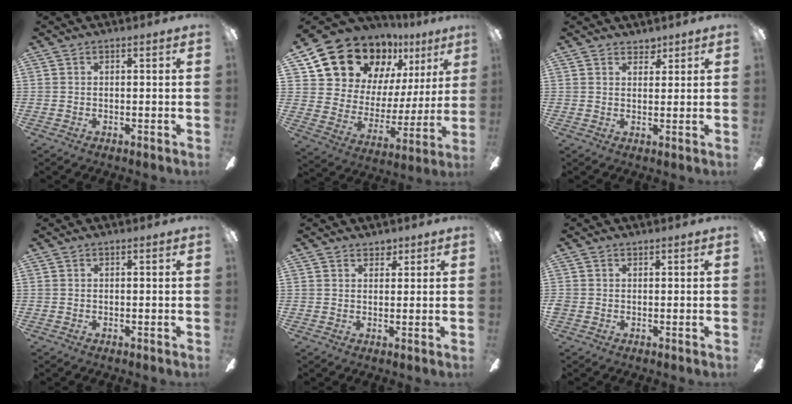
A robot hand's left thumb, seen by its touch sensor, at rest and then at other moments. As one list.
[{"total": 17.7, "force": [13.9, 9.5, 5.5], "torque": [-0.124, -0.107, 0.266]}, {"total": 2.9, "force": [2.4, 1.5, 0.4], "torque": [0.001, -0.015, 0.044]}, {"total": 0.0}, {"total": 2.5, "force": [2.0, 1.4, 0.5], "torque": [0.002, -0.008, 0.035]}, {"total": 0.7, "force": [0.3, 0.6, -0.1], "torque": [0.002, 0.002, 0.004]}]